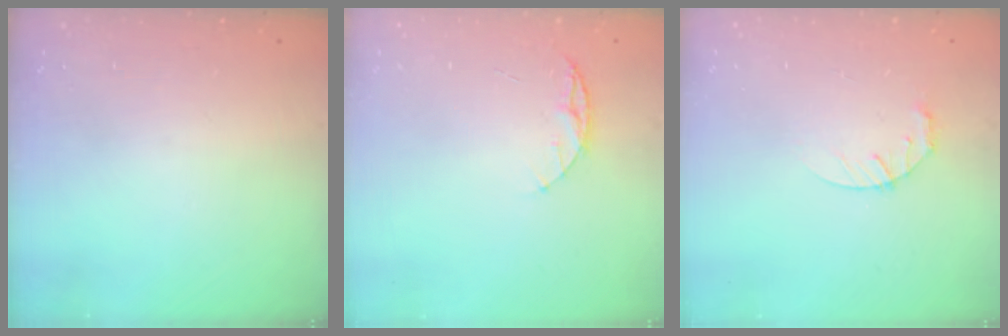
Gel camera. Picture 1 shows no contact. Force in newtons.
{"total": 5.2, "press": 5.1, "slide": 0.6}
{"total": 3.6, "press": 3.6, "slide": 0.5}